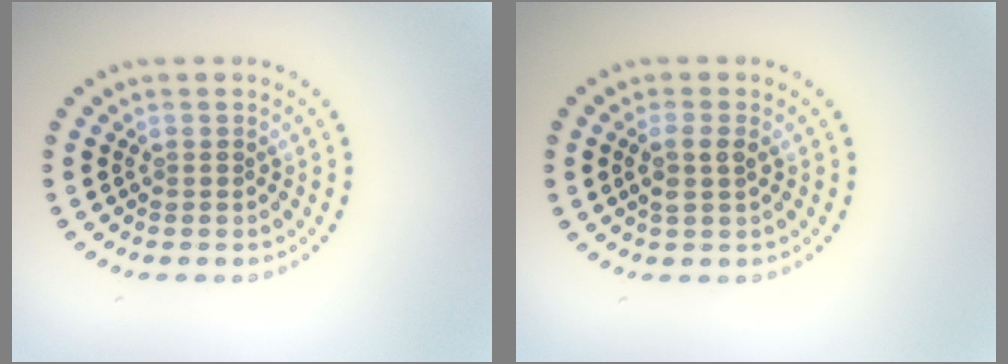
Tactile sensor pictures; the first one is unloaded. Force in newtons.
{"total": 1.8, "press": 1.7, "slide": 0.8}